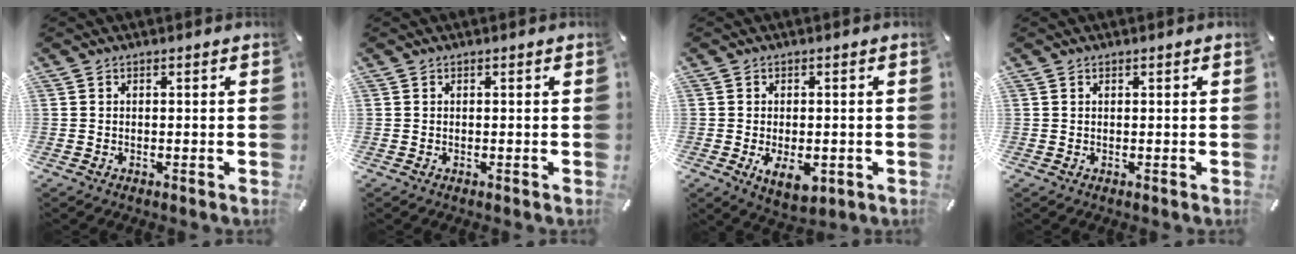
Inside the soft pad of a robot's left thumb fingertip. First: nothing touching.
{"total": 0.0}
{"total": 6.3, "force": [-1.6, 3.7, 4.9], "torque": [-0.088, -0.006, -0.030]}
{"total": 0.0}